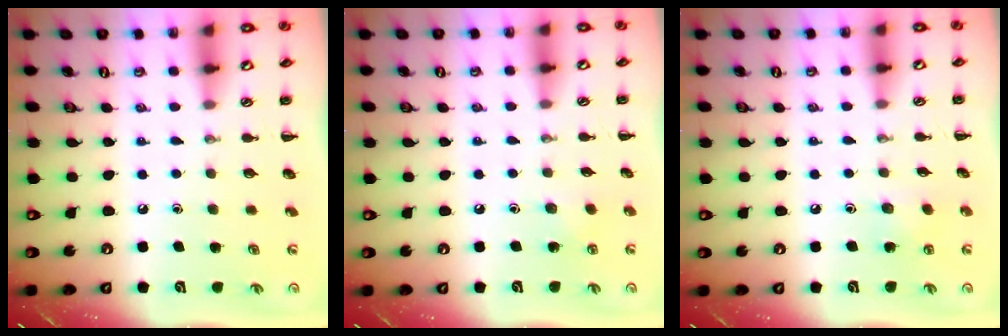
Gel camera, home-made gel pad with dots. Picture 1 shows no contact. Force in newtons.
{"total": 3.5, "press": 3.4, "slide": 0.9}
{"total": 4.3, "press": 4.1, "slide": 1.2}